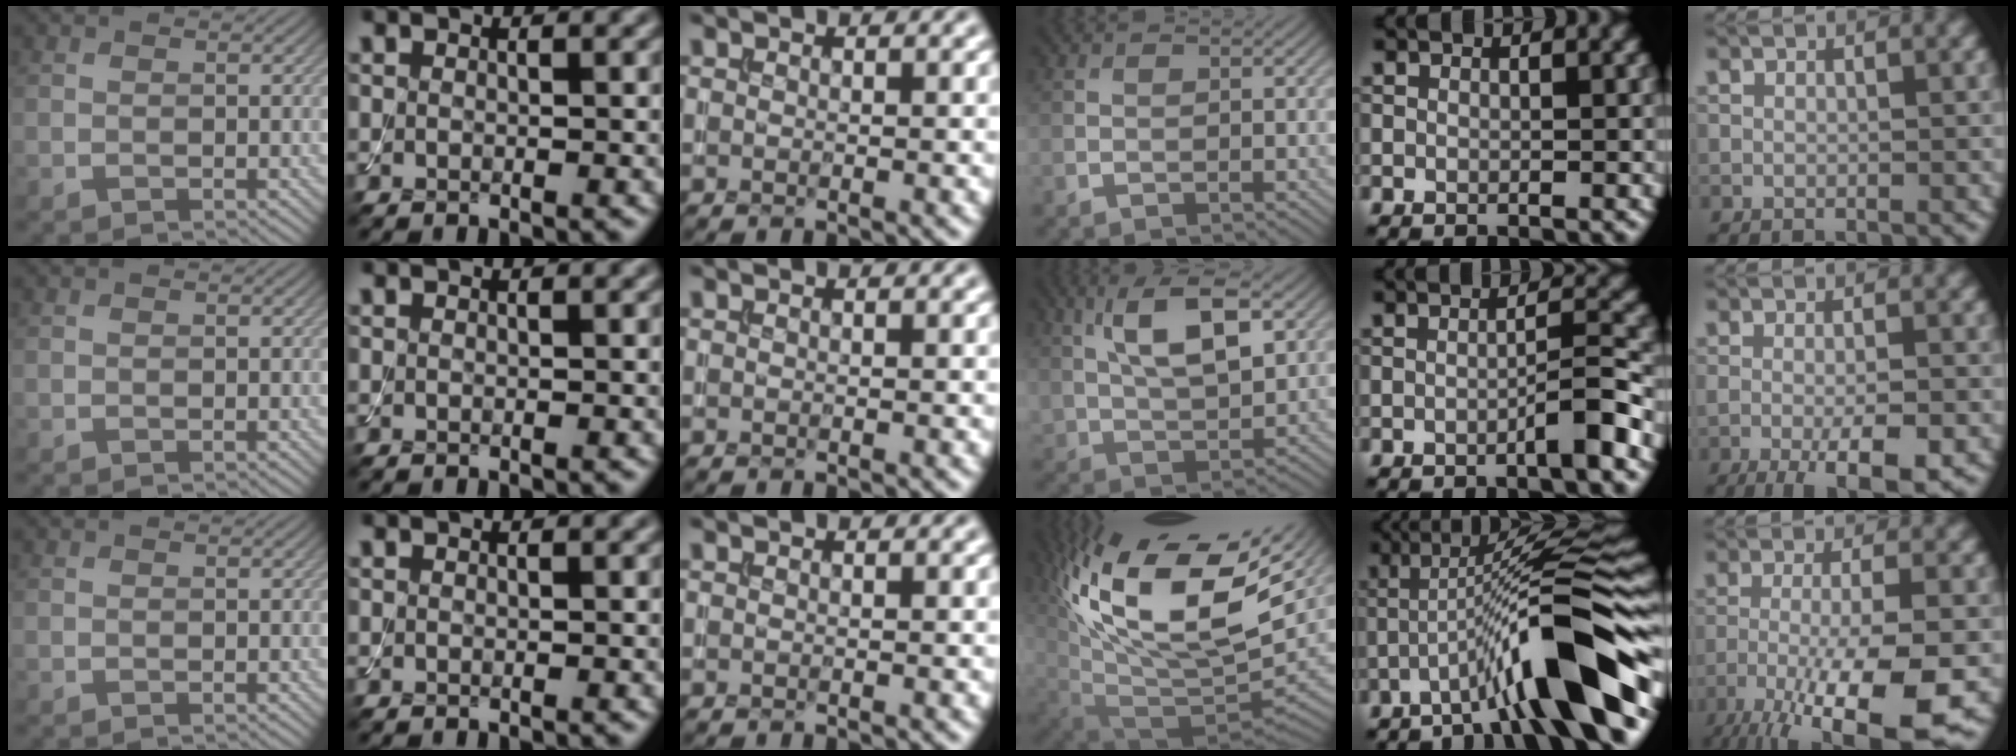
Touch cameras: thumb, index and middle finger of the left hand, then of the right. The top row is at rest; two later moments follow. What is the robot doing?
{"motion": "assemble", "object": "toy tower of hanoi"}